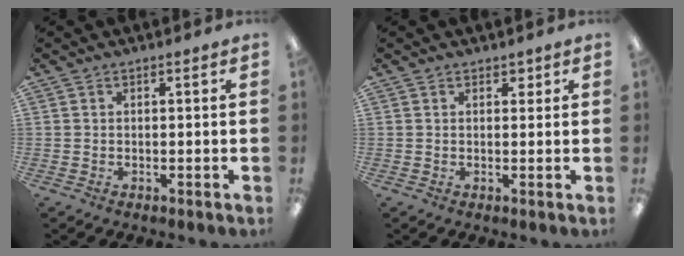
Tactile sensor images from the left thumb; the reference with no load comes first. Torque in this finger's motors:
{"motor_torque": [0.11, 0.00, 0.48, -0.21, -0.02]}